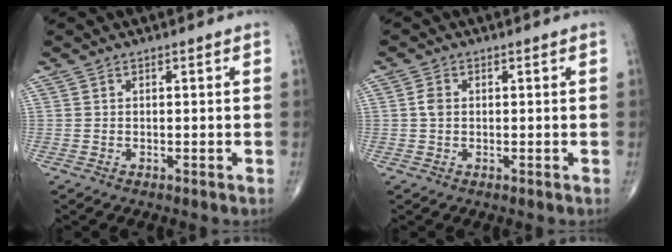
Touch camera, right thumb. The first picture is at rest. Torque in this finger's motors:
{"motor_torque": [-0.65, 0.52, 0.33, -0.13, 0.08]}